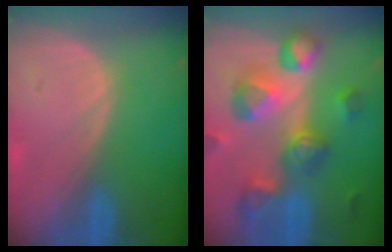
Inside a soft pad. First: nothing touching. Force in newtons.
{"total": 11.2, "press": 10.0, "slide": 5.0}